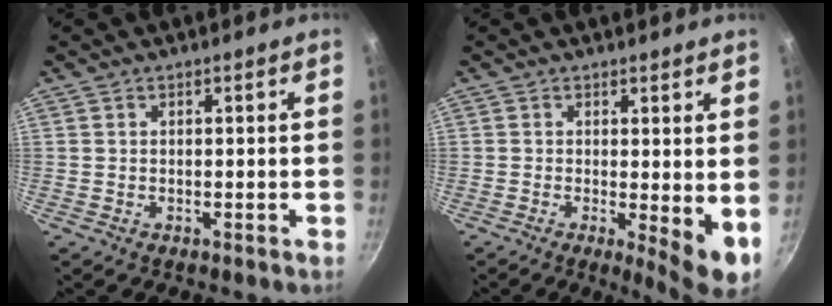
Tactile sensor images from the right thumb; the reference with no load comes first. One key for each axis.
{"total": 6.6, "fx": -0.2, "fy": 1.9, "fz": 6.4, "tx": -0.088, "ty": -0.017, "tz": 0.000}